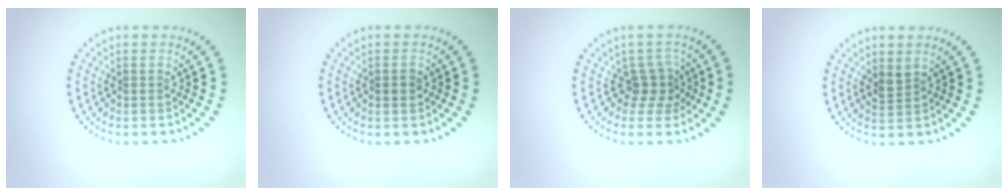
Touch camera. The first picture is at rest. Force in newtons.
{"total": 1.3, "press": 1.3, "slide": 0.2}
{"total": 2.2, "press": 1.5, "slide": 1.6}
{"total": 1.3, "press": 1.0, "slide": 0.8}